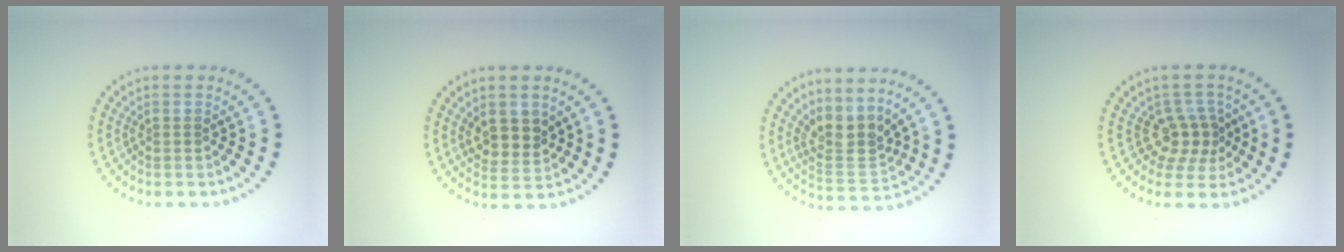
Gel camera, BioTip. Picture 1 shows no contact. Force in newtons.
{"total": 2.7, "press": 2.5, "slide": 1.2}
{"total": 3.3, "press": 2.5, "slide": 2.2}
{"total": 2.9, "press": 2.3, "slide": 1.7}